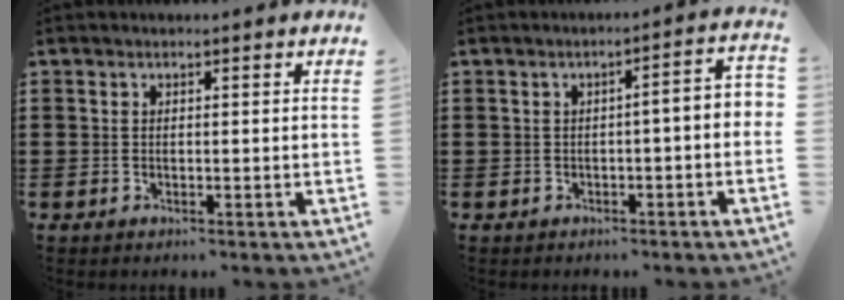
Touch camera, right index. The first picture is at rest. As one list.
[{"total": 2.4, "force": [-1.3, 0.2, 2.0], "torque": [-0.037, -0.002, -0.027]}]